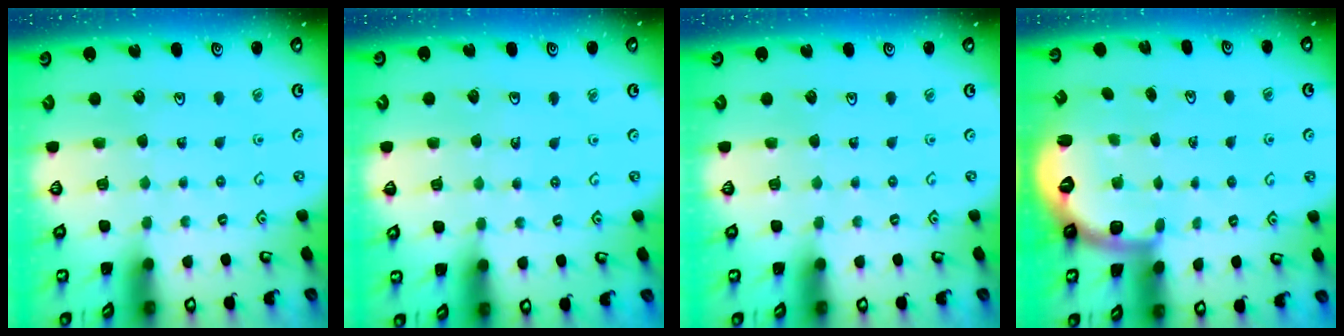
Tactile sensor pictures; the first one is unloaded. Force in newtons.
{"total": 3.3, "press": 3.1, "slide": 1.2}
{"total": 0.0}
{"total": 2.7, "press": 1.7, "slide": 2.1}